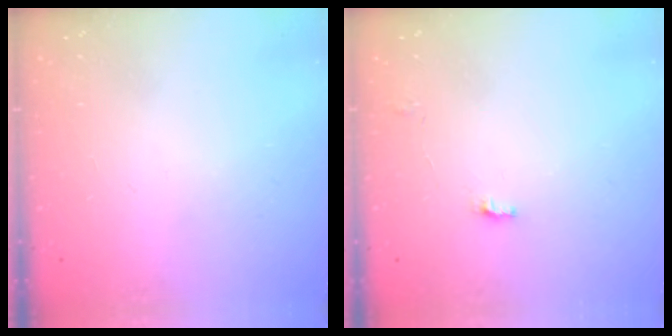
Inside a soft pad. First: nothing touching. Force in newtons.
{"total": 2.9, "press": 2.9, "slide": 0.1}